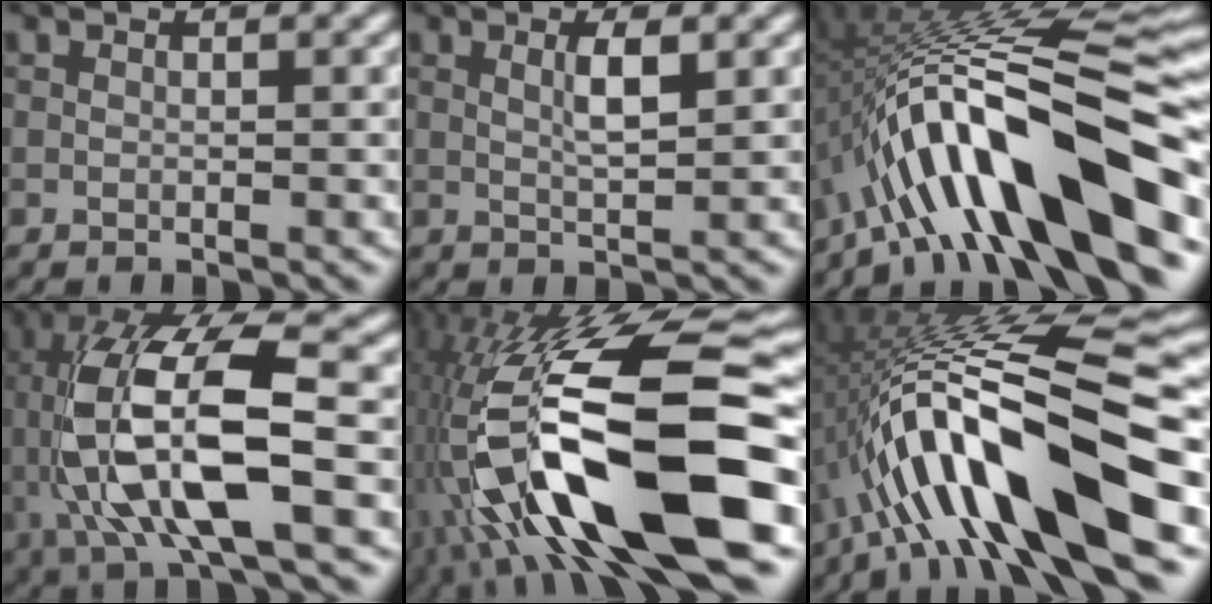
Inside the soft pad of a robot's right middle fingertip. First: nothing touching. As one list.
[{"total": 1.8, "force": [0.7, 0.2, 1.6], "torque": [-0.033, 0.004, 0.019]}, {"total": 14.8, "force": [-6.1, 3.7, 12.9], "torque": [-0.199, 0.033, -0.086]}, {"total": 12.8, "force": [-0.8, 4.7, 11.9], "torque": [-0.252, 0.005, -0.013]}, {"total": 17.2, "force": [-6.5, 6.0, 14.7], "torque": [-0.247, 0.006, -0.101]}, {"total": 13.8, "force": [-4.8, 3.5, 12.5], "torque": [-0.210, 0.028, -0.068]}]